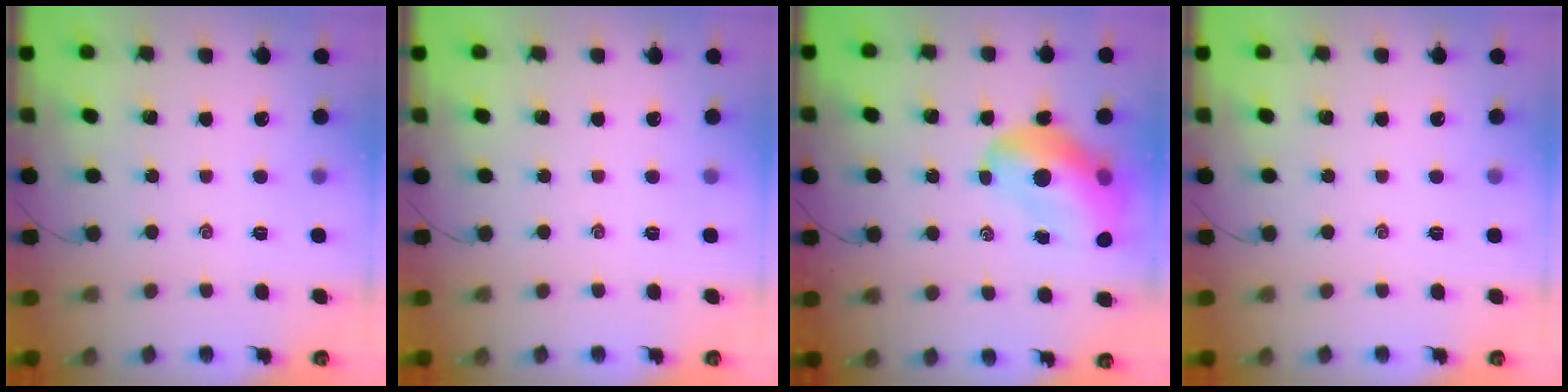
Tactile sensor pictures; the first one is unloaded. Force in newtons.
{"total": 0.0}
{"total": 14.8, "press": 14.1, "slide": 4.4}
{"total": 0.0}